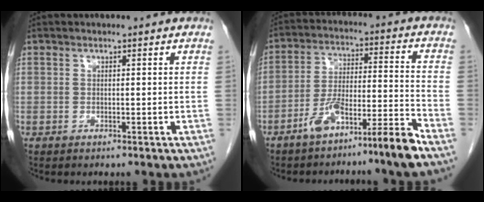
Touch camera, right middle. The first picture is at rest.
{"total": 9.3, "force": [-6.9, -0.4, 6.2], "torque": [-0.111, 0.015, -0.124]}